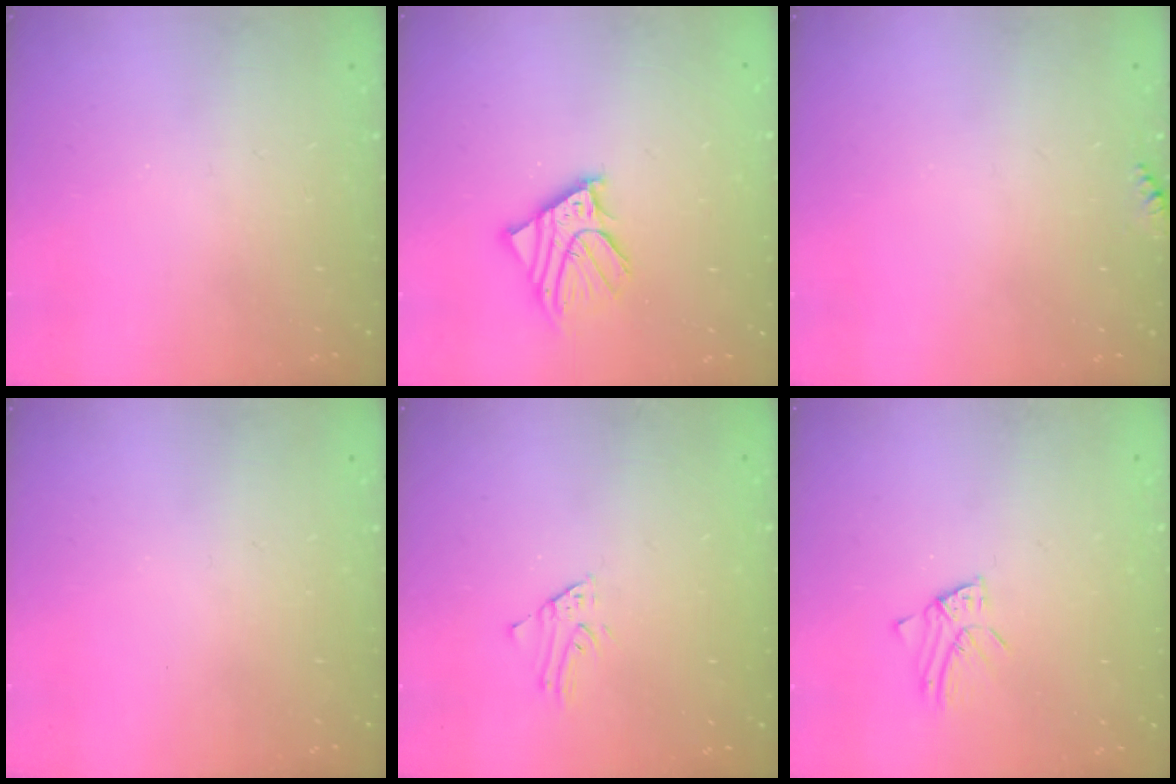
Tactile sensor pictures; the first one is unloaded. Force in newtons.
{"total": 9.0, "press": 8.9, "slide": 1.6}
{"total": 3.5, "press": 3.4, "slide": 0.4}
{"total": 0.0}
{"total": 1.7, "press": 1.7, "slide": 0.2}
{"total": 3.0, "press": 3.0, "slide": 0.2}